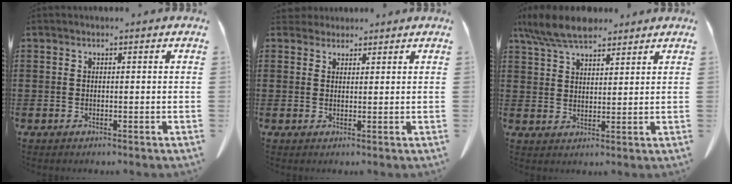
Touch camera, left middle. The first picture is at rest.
{"total": 2.4, "force": [2.2, 0.9, 0.3], "torque": [-0.004, -0.003, 0.043]}
{"total": 7.4, "force": [6.2, 2.0, 3.4], "torque": [-0.085, -0.009, 0.118]}